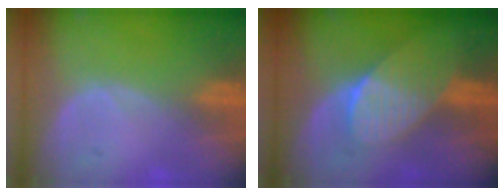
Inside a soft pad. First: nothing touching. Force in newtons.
{"total": 7.8, "press": 7.0, "slide": 3.4}